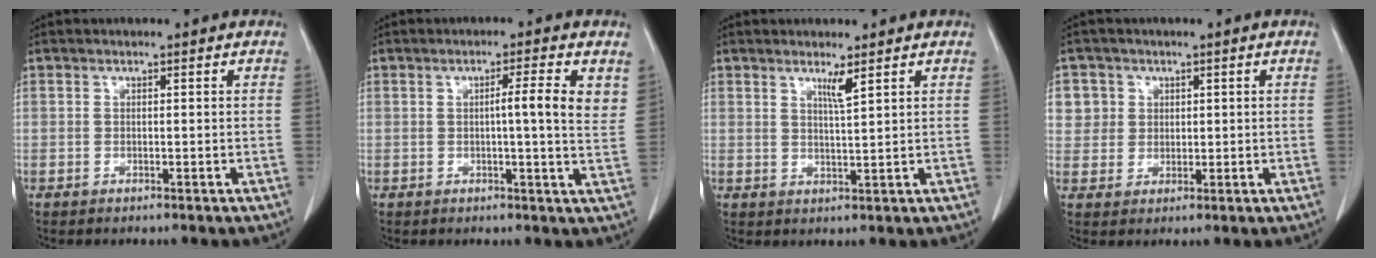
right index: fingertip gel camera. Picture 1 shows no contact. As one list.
[{"total": 5.6, "force": [1.6, 0.0, 5.3], "torque": [-0.072, 0.002, 0.015]}, {"total": 2.5, "force": [1.6, -0.6, 1.8], "torque": [-0.033, -0.011, 0.031]}, {"total": 5.2, "force": [1.7, 4.9, 0.1], "torque": [0.011, 0.012, 0.036]}]